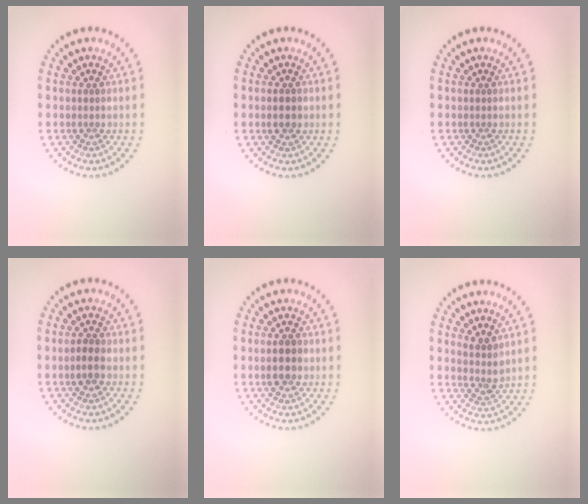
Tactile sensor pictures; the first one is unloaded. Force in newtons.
{"total": 1.9, "press": 1.9, "slide": 0.1}
{"total": 0.0}
{"total": 1.9, "press": 1.9, "slide": 0.3}
{"total": 2.2, "press": 2.2, "slide": 0.1}
{"total": 2.0, "press": 1.5, "slide": 1.2}